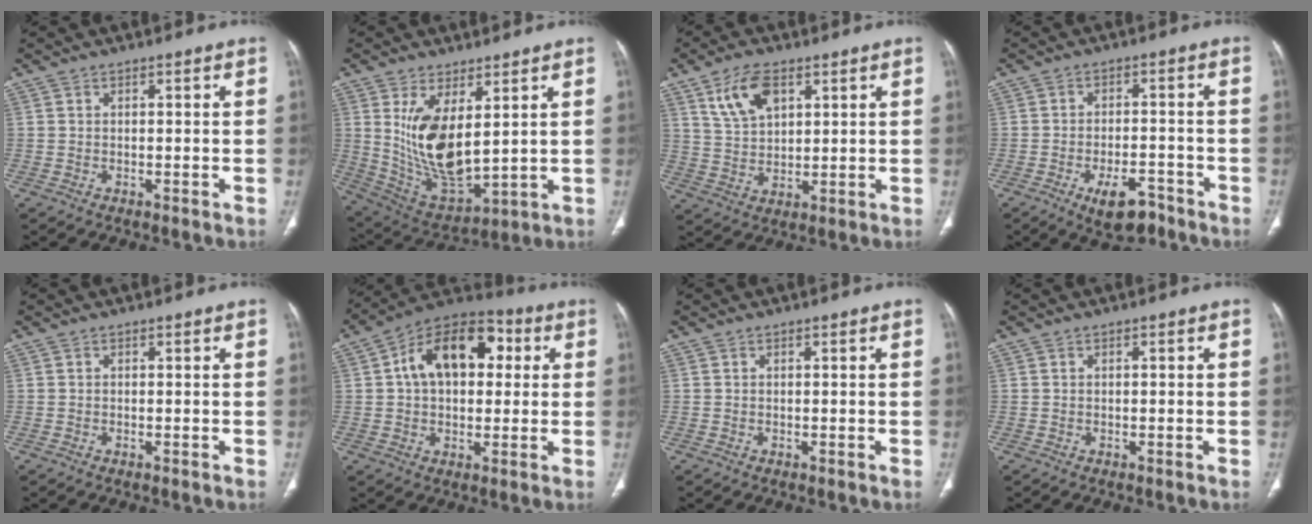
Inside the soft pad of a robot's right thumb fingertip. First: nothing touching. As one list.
[{"total": 14.4, "force": [3.7, 6.7, 12.2], "torque": [-0.222, -0.030, 0.097]}, {"total": 8.8, "force": [4.5, 4.8, 5.8], "torque": [-0.097, -0.016, 0.092]}, {"total": 7.7, "force": [-4.8, 3.6, 4.9], "torque": [-0.067, 0.023, -0.069]}, {"total": 0.0}, {"total": 16.7, "force": [3.6, 10.6, 12.4], "torque": [-0.163, 0.026, 0.049]}, {"total": 0.0}, {"total": 0.6, "force": [0.0, 0.2, 0.6], "torque": [-0.012, 0.001, 0.002]}]